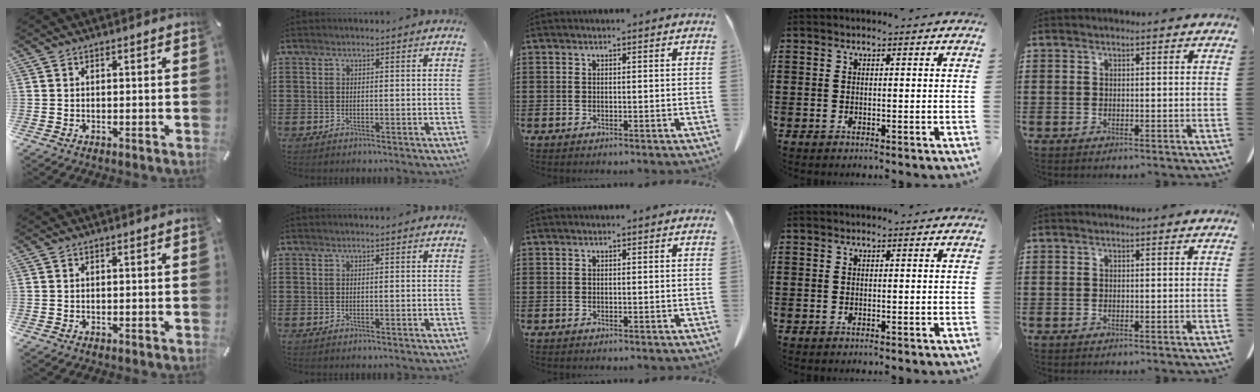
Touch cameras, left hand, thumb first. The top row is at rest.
{}